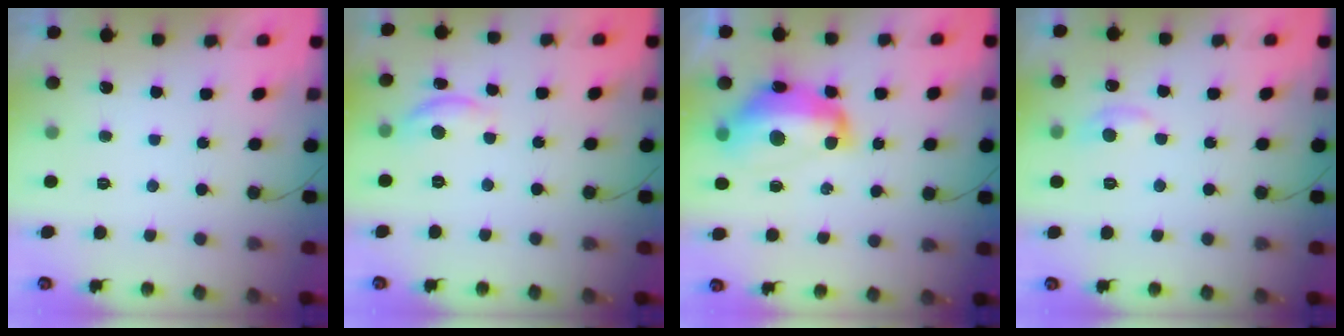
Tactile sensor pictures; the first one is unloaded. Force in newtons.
{"total": 7.5, "press": 7.5, "slide": 0.7}
{"total": 14.7, "press": 14.6, "slide": 1.4}
{"total": 6.0, "press": 6.0, "slide": 0.8}